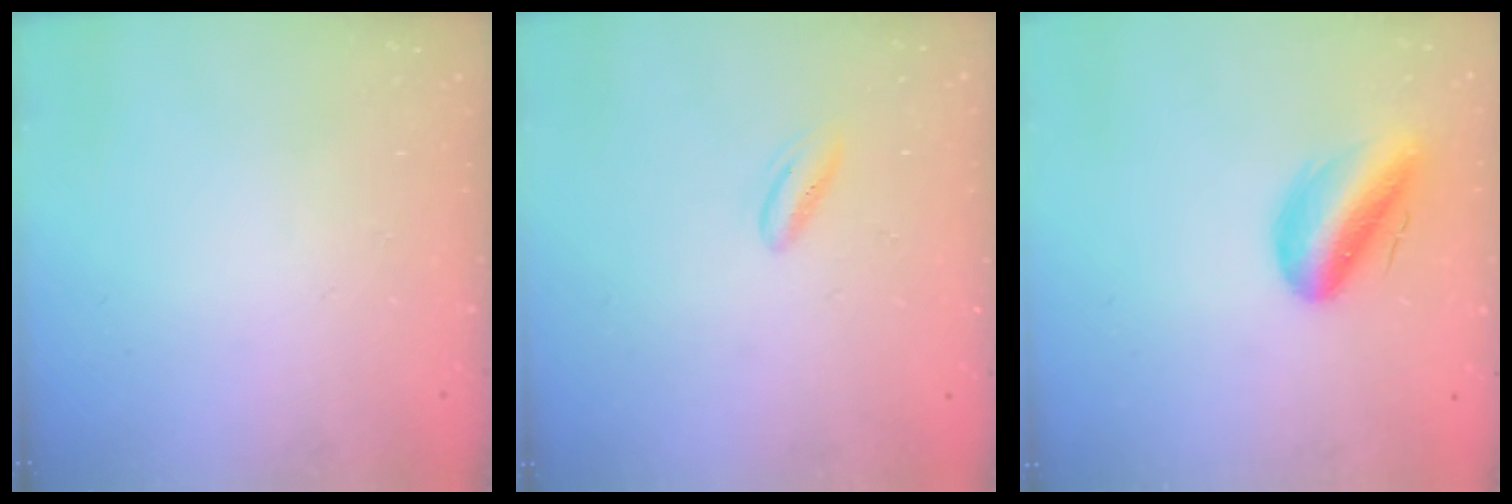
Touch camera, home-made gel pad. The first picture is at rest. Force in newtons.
{"total": 3.1, "press": 3.0, "slide": 0.7}
{"total": 11.5, "press": 11.0, "slide": 3.2}